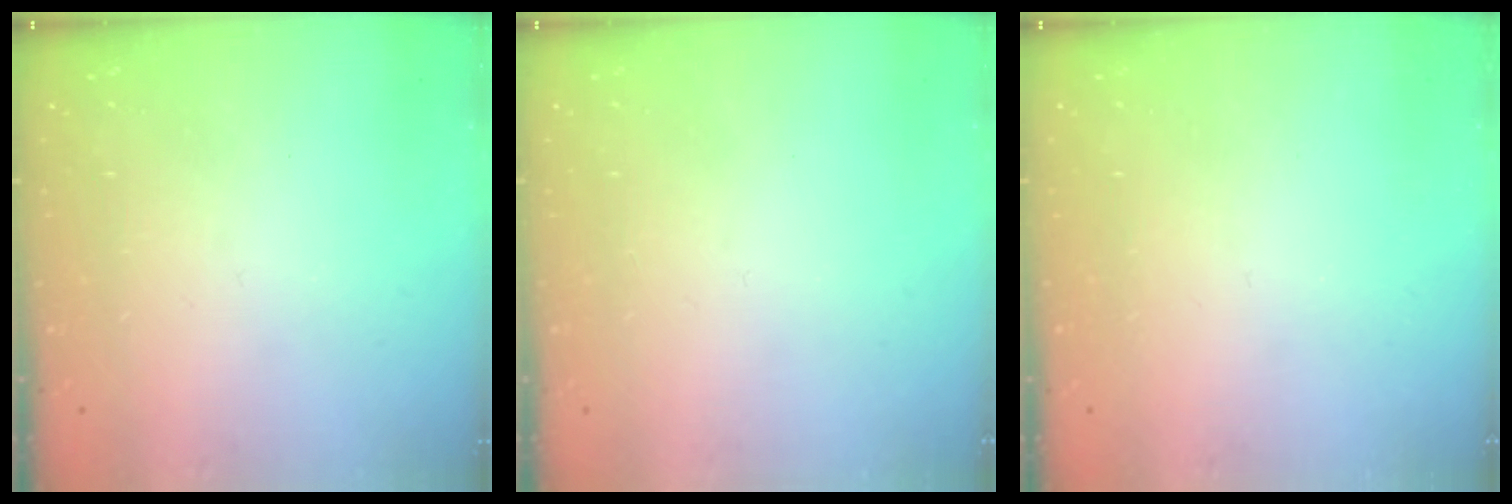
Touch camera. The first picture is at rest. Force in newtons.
{"total": 0.0}
{"total": 0.0}